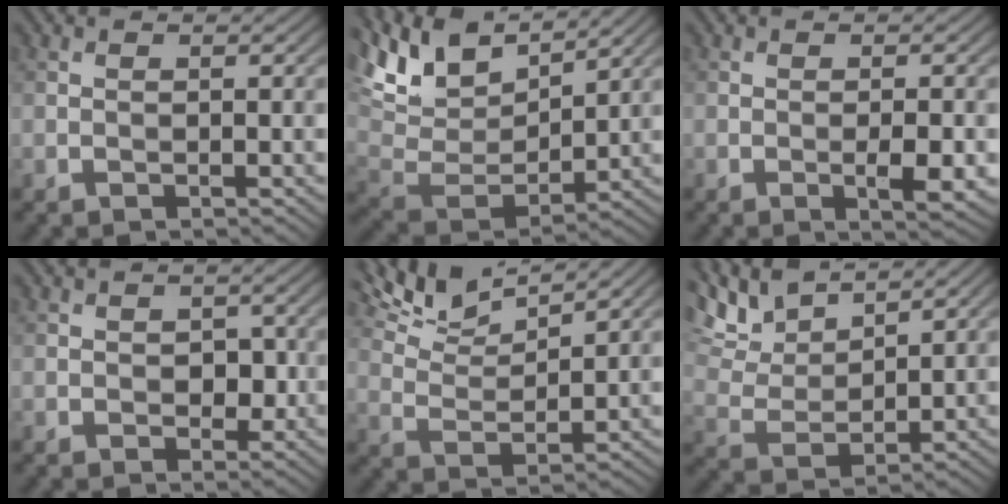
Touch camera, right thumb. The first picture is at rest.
{"total": 12.0, "force": [8.2, 5.1, 7.2], "torque": [-0.197, 0.020, 0.156]}
{"total": 3.3, "force": [-1.0, 0.7, 3.1], "torque": [-0.053, -0.001, -0.011]}
{"total": 2.4, "force": [-0.2, 1.7, 1.6], "torque": [-0.028, -0.008, -0.004]}
{"total": 7.6, "force": [6.2, 1.5, 4.2], "torque": [-0.104, 0.011, 0.124]}
{"total": 9.1, "force": [6.8, 2.9, 5.4], "torque": [-0.131, 0.006, 0.125]}